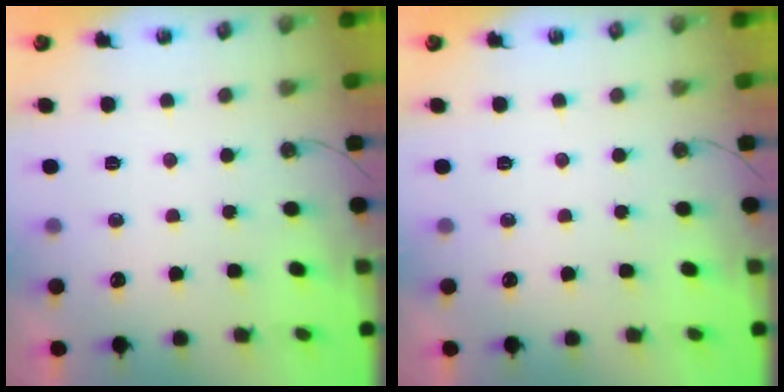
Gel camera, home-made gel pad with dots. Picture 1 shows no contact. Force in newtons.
{"total": 0.0}